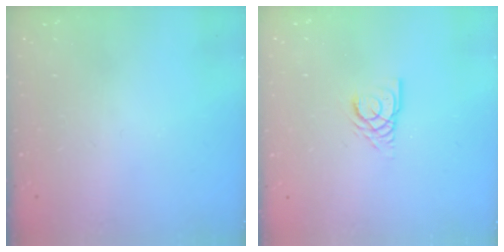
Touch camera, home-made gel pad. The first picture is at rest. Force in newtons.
{"total": 3.6, "press": 3.6, "slide": 0.2}